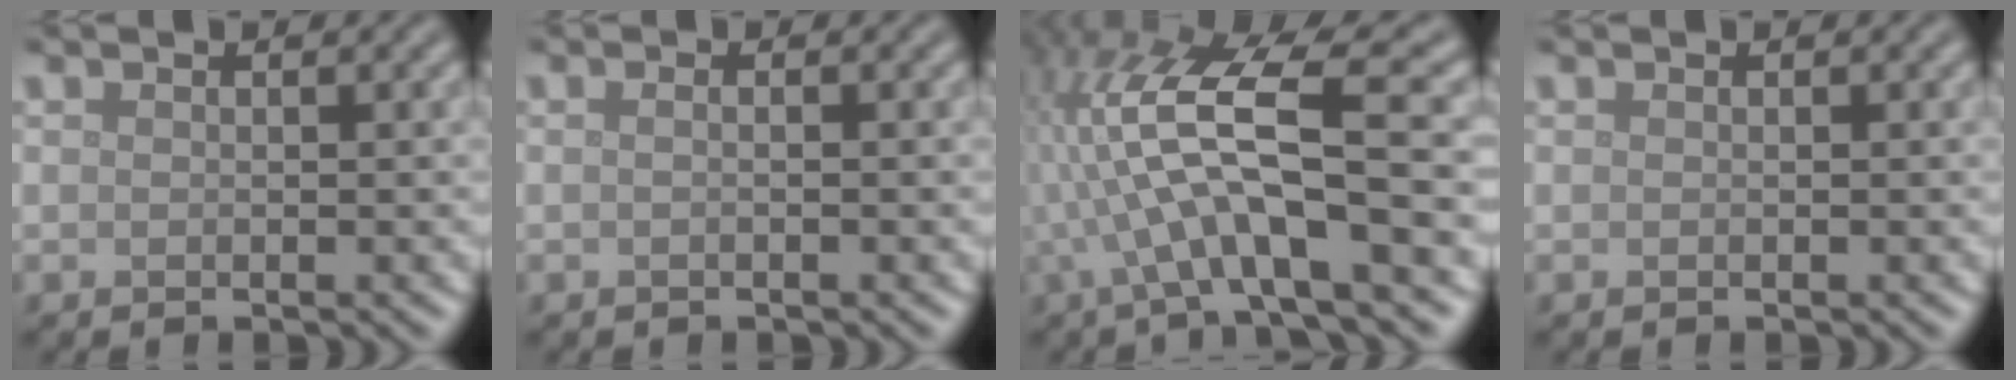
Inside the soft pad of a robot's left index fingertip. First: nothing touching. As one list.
[{"total": 1.1, "force": [0.1, 0.5, 1.0], "torque": [-0.006, -0.008, -0.010]}, {"total": 10.4, "force": [-0.7, 2.4, 10.1], "torque": [-0.191, 0.026, -0.017]}, {"total": 0.0}]